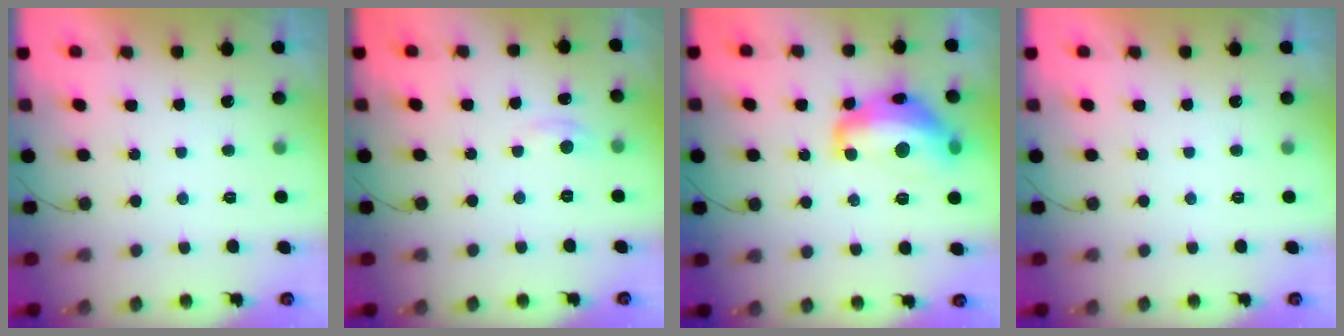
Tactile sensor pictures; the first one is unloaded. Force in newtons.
{"total": 2.8, "press": 2.8, "slide": 0.4}
{"total": 15.5, "press": 15.5, "slide": 0.8}
{"total": 0.0}